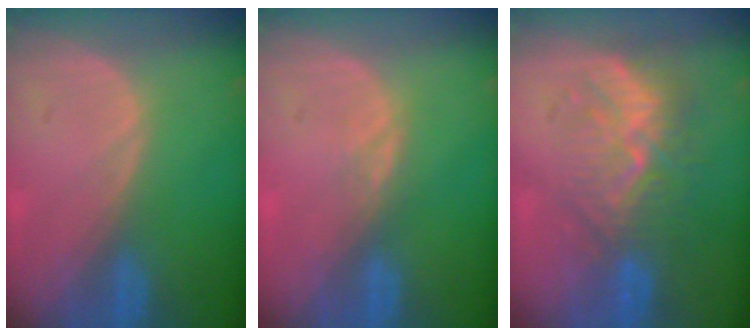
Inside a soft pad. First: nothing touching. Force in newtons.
{"total": 1.4, "press": 1.4, "slide": 0.3}
{"total": 8.7, "press": 8.2, "slide": 3.2}